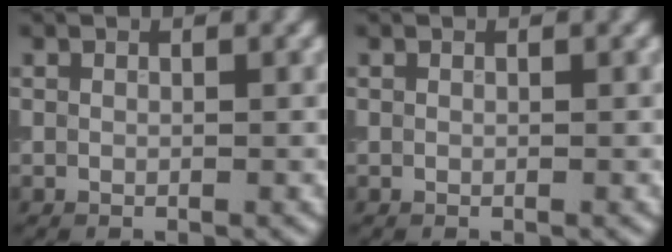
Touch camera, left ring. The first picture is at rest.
{"total": 0.0}